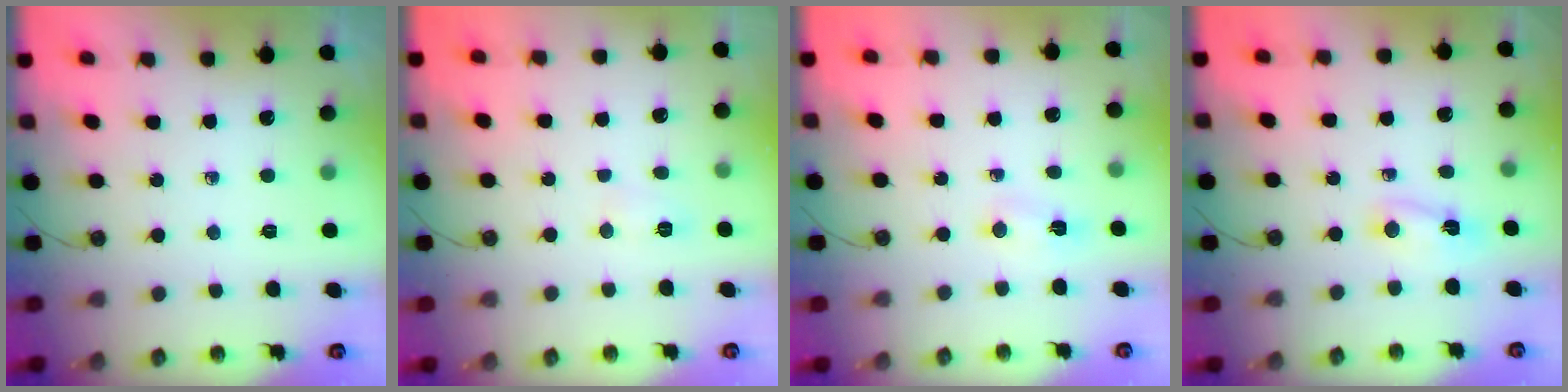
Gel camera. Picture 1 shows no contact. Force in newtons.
{"total": 4.1, "press": 4.0, "slide": 1.0}
{"total": 16.8, "press": 4.4, "slide": 16.2}
{"total": 2.4, "press": 2.4, "slide": 0.6}